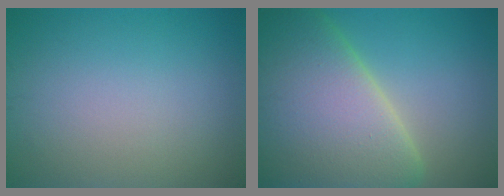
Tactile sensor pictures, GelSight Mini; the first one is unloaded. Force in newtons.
{"total": 14.2, "press": 14.2, "slide": 0.8}